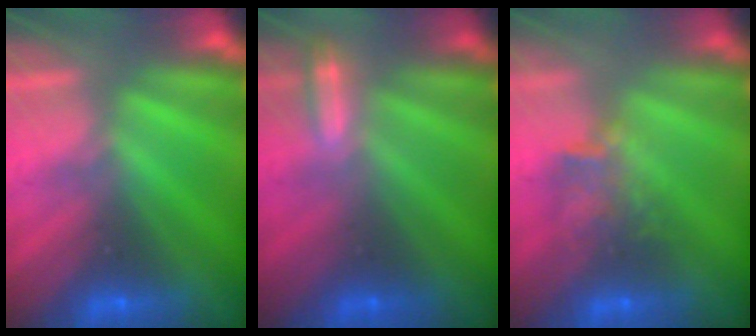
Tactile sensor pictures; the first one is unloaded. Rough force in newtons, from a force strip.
{"total": 1.9}
{"total": 3.9}